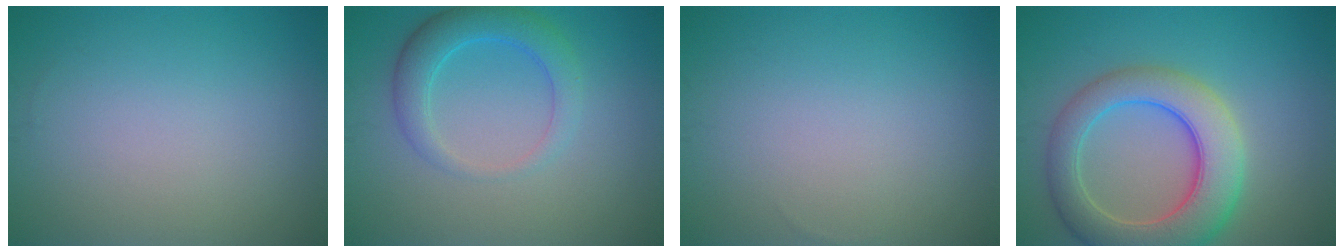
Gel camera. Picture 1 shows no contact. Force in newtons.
{"total": 3.8, "press": 3.7, "slide": 0.2}
{"total": 0.0}
{"total": 8.0, "press": 8.0, "slide": 0.6}